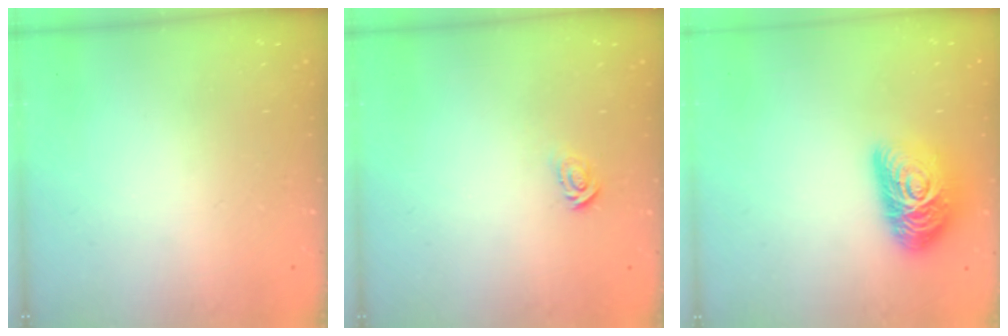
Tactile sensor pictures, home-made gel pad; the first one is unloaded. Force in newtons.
{"total": 2.9, "press": 2.9, "slide": 0.2}
{"total": 15.9, "press": 15.9, "slide": 0.8}